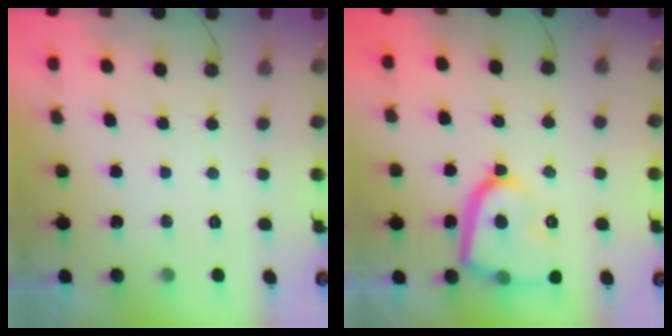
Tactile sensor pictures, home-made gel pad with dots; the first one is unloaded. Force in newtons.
{"total": 15.8, "press": 15.7, "slide": 1.3}